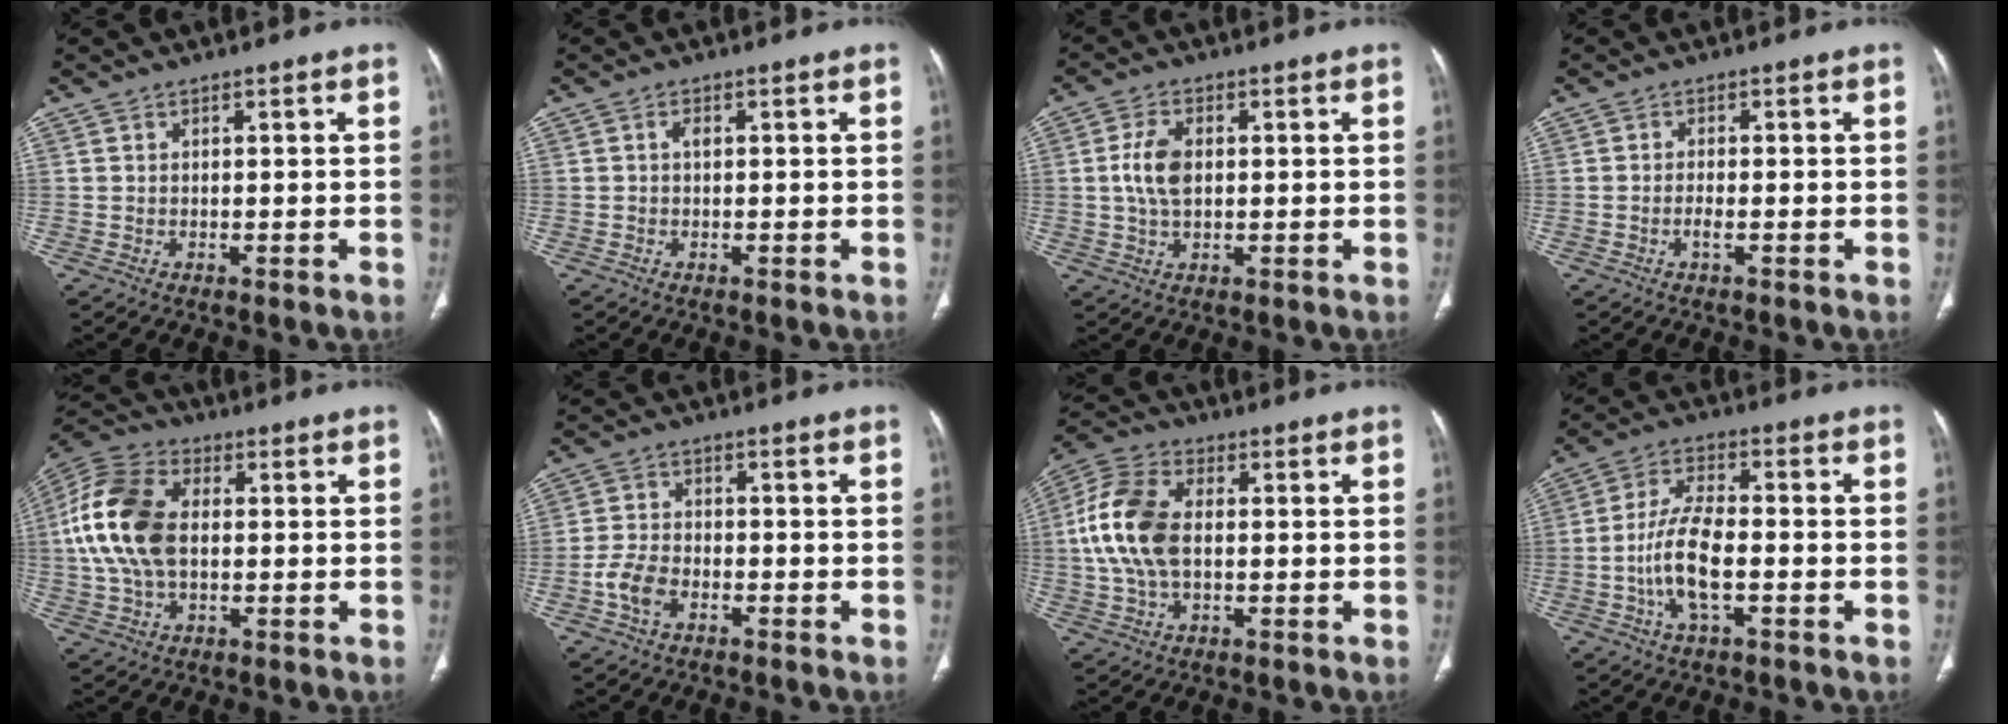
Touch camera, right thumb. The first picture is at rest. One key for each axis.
{"total": 1.0, "fx": 0.0, "fy": 0.6, "fz": 0.8, "tx": -0.010, "ty": 0.003, "tz": -0.004}
{"total": 6.3, "fx": 0.6, "fy": 3.7, "fz": 5.1, "tx": -0.104, "ty": 0.003, "tz": 0.009}
{"total": 1.8, "fx": -0.8, "fy": 0.4, "fz": 1.6, "tx": -0.032, "ty": 0.002, "tz": -0.017}
{"total": 16.3, "fx": 0.9, "fy": 10.4, "fz": 12.5, "tx": -0.255, "ty": 0.022, "tz": 0.013}
{"total": 5.4, "fx": -2.5, "fy": 3.2, "fz": 3.4, "tx": -0.068, "ty": 0.017, "tz": -0.053}
{"total": 11.5, "fx": 0.1, "fy": 6.9, "fz": 9.3, "tx": -0.200, "ty": 0.019, "tz": 0.000}
{"total": 10.3, "fx": -2.6, "fy": 4.2, "fz": 9.0, "tx": -0.182, "ty": 0.022, "tz": -0.055}